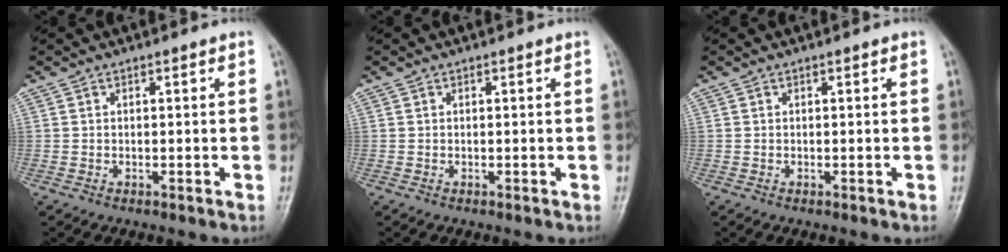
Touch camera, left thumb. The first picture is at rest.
{"total": 0.0}
{"total": 0.0}